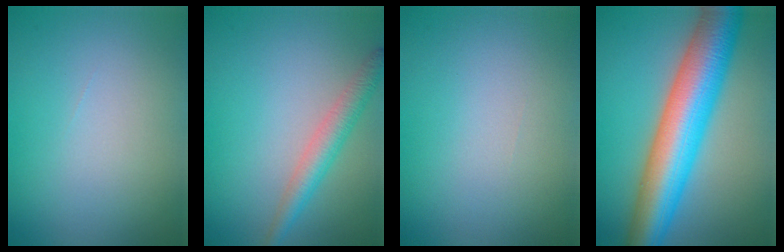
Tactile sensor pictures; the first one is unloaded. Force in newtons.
{"total": 2.9, "press": 2.9, "slide": 0.1}
{"total": 0.0}
{"total": 11.5, "press": 11.5, "slide": 0.3}